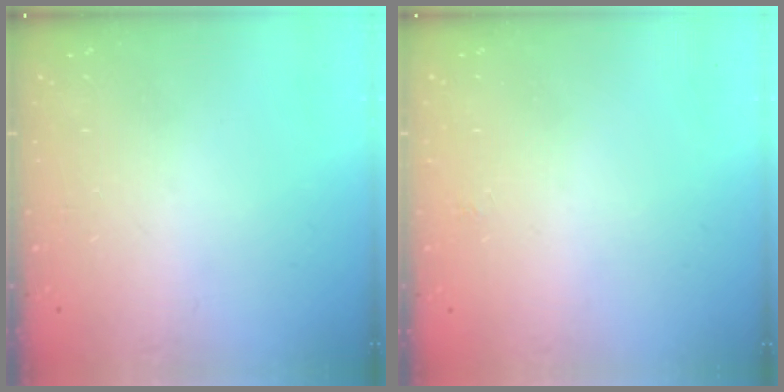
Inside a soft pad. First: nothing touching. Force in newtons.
{"total": 2.3, "press": 2.3, "slide": 0.3}